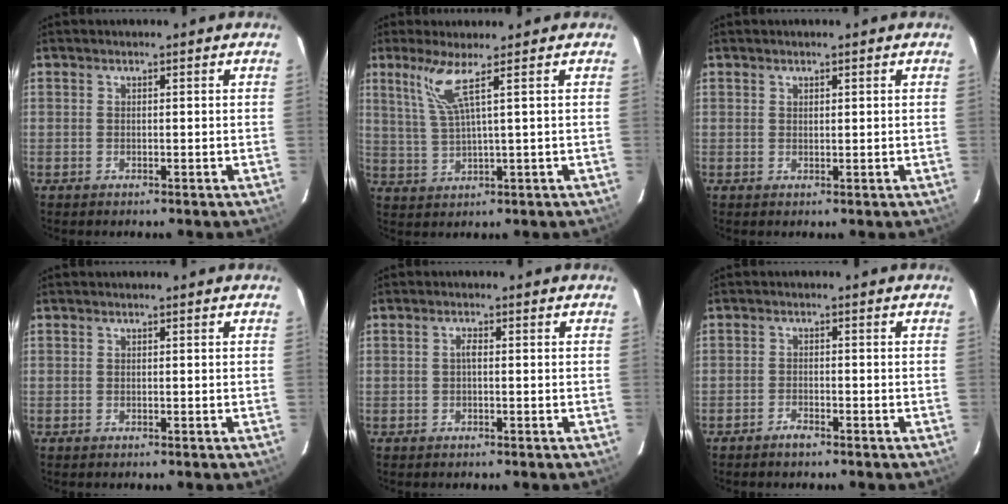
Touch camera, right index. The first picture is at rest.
{"total": 5.5, "force": [3.0, -0.9, 4.5], "torque": [-0.093, -0.008, 0.069]}
{"total": 0.7, "force": [0.6, 0.3, 0.2], "torque": [-0.004, 0.001, 0.012]}
{"total": 0.0}
{"total": 0.5, "force": [-0.1, 0.2, 0.5], "torque": [-0.008, 0.004, -0.003]}
{"total": 2.1, "force": [-1.8, 0.6, 0.9], "torque": [-0.024, 0.003, -0.036]}